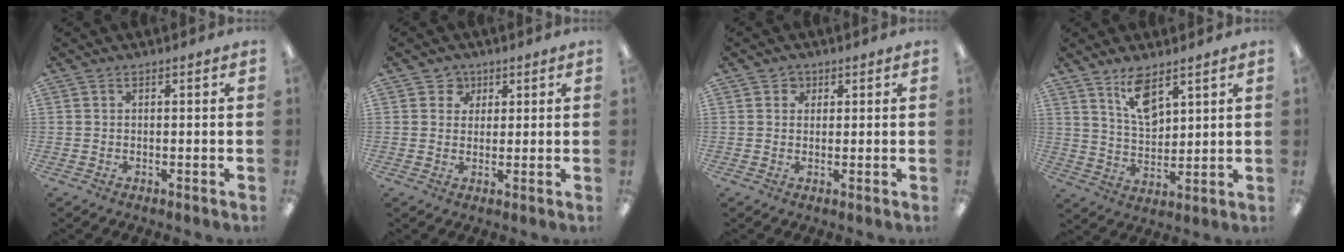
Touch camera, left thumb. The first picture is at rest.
{"total": 3.7, "force": [1.8, 3.3, 0.3], "torque": [-0.003, 0.003, 0.030]}
{"total": 2.1, "force": [1.0, 1.8, 0.4], "torque": [-0.003, 0.001, 0.015]}
{"total": 9.3, "force": [6.3, 4.5, 5.2], "torque": [-0.088, -0.029, 0.111]}